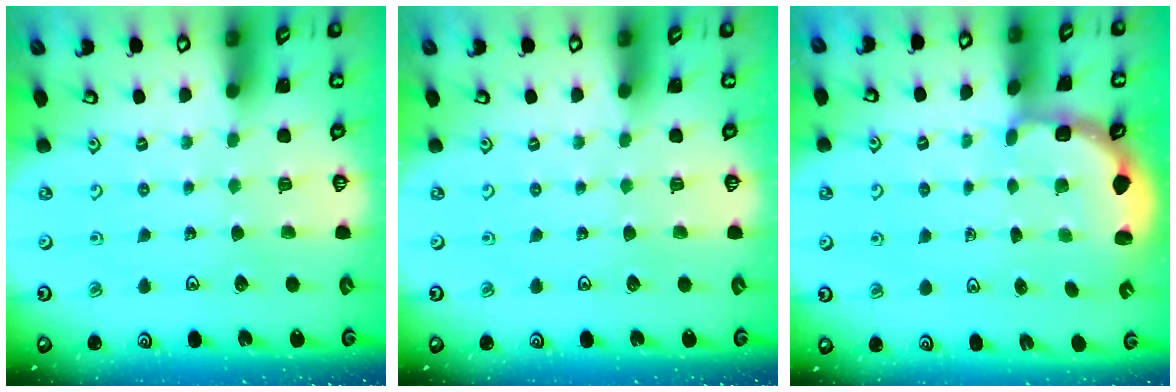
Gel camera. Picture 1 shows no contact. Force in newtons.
{"total": 0.0}
{"total": 3.0, "press": 2.6, "slide": 1.5}